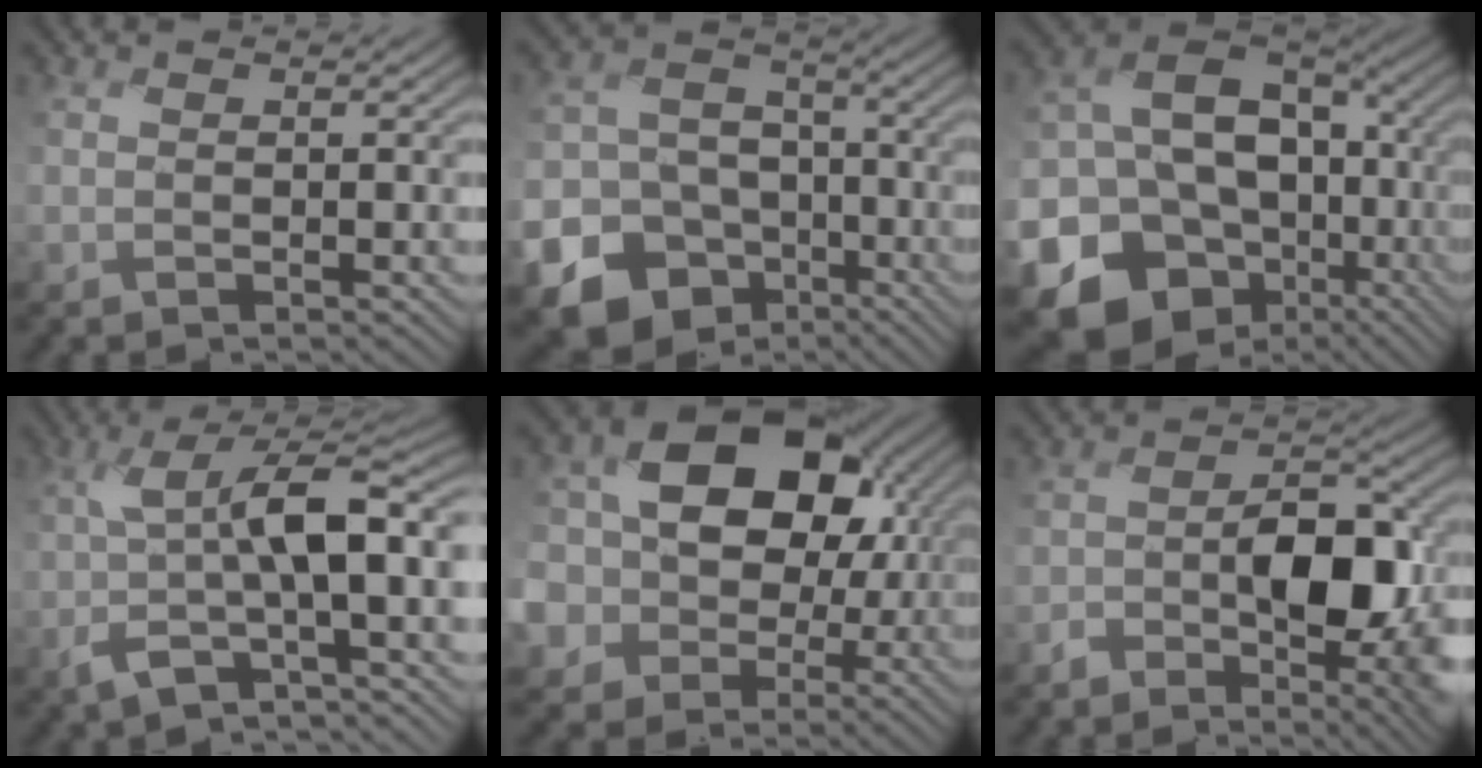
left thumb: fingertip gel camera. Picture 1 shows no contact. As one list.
[{"total": 19.5, "force": [-11.0, 14.9, 6.2], "torque": [-0.165, -0.076, -0.172]}, {"total": 20.5, "force": [-6.3, 16.5, 10.4], "torque": [-0.233, -0.035, -0.094]}, {"total": 10.3, "force": [-0.6, 3.7, 9.6], "torque": [-0.181, 0.008, -0.017]}, {"total": 19.7, "force": [2.8, 16.2, 10.8], "torque": [-0.237, 0.012, 0.035]}, {"total": 8.7, "force": [-3.0, 4.9, 6.5], "torque": [-0.086, -0.003, -0.052]}]